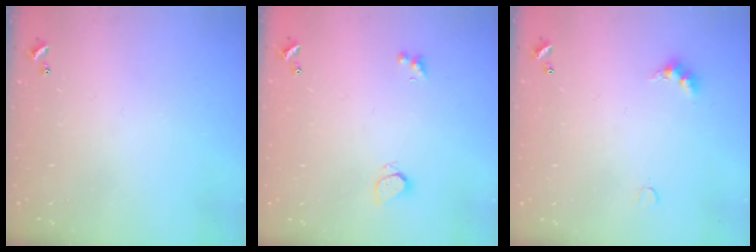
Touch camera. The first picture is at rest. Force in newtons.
{"total": 0.8, "press": 0.7, "slide": 0.5}
{"total": 2.9, "press": 2.8, "slide": 0.7}